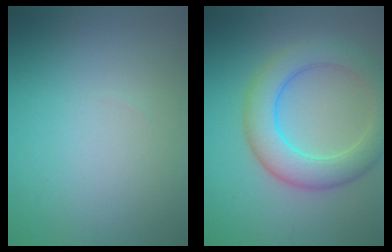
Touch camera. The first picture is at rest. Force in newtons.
{"total": 6.5, "press": 6.4, "slide": 0.4}